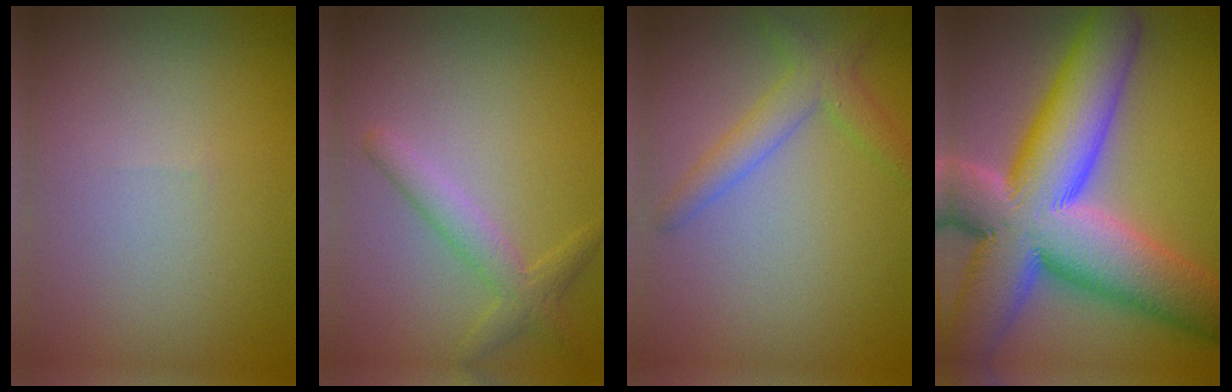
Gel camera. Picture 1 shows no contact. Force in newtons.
{"total": 2.5, "press": 2.5, "slide": 0.2}
{"total": 2.9, "press": 2.9, "slide": 0.1}
{"total": 16.9, "press": 16.8, "slide": 1.4}